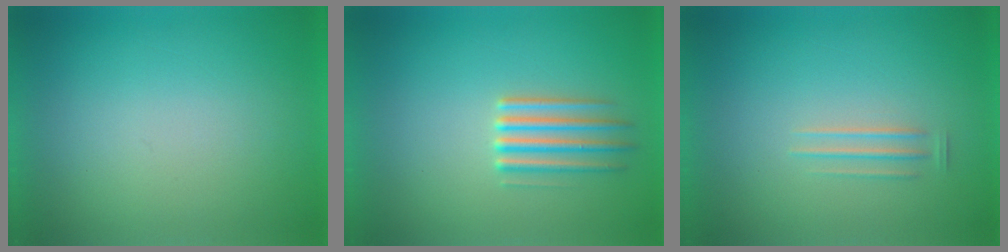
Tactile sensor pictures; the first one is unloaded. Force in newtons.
{"total": 2.4}
{"total": 1.5}